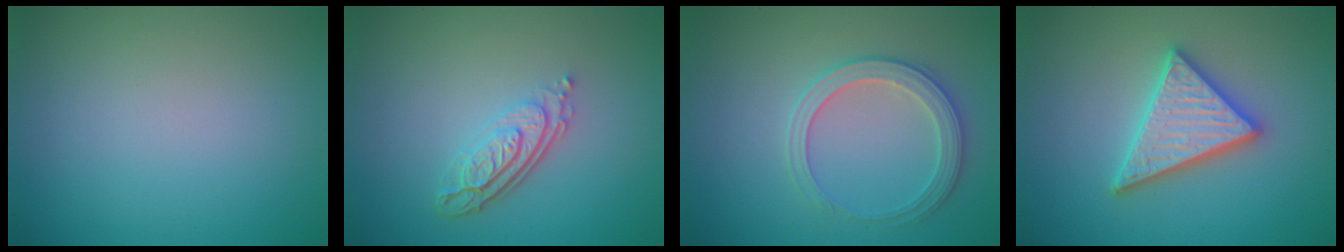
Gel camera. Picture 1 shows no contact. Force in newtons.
{"total": 4.0, "press": 2.9, "slide": 2.7}
{"total": 3.0, "press": 2.9, "slide": 0.2}
{"total": 4.9, "press": 4.9, "slide": 0.7}